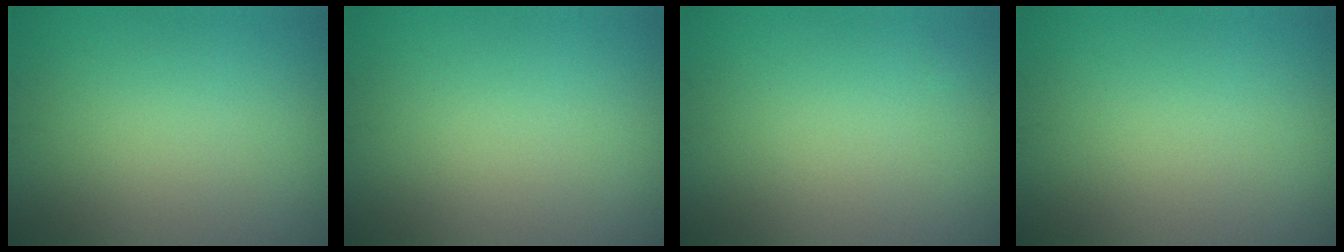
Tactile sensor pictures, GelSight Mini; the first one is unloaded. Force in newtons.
{"total": 0.0}
{"total": 0.0}
{"total": 0.0}